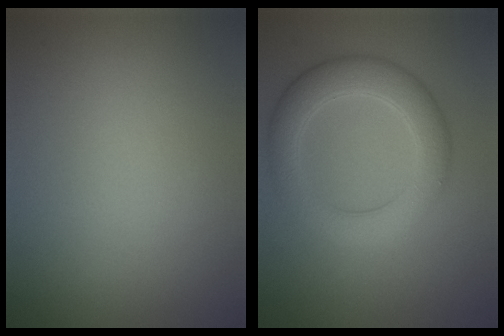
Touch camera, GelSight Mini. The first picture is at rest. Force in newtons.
{"total": 4.9, "press": 4.9, "slide": 0.4}